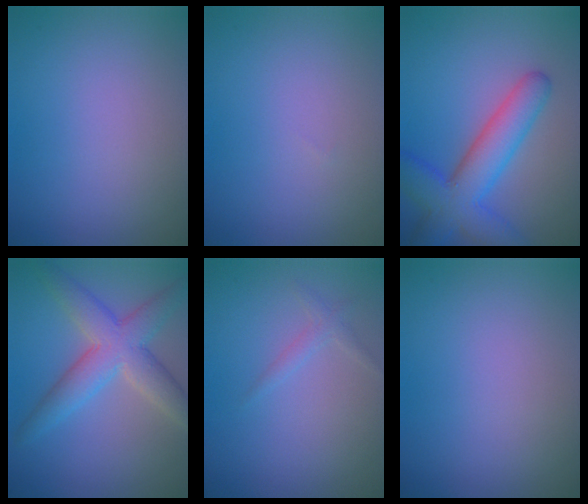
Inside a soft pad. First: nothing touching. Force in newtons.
{"total": 0.0}
{"total": 7.0, "press": 7.0, "slide": 0.3}
{"total": 5.0, "press": 4.9, "slide": 0.3}
{"total": 1.1, "press": 1.1, "slide": 0.1}
{"total": 0.0}